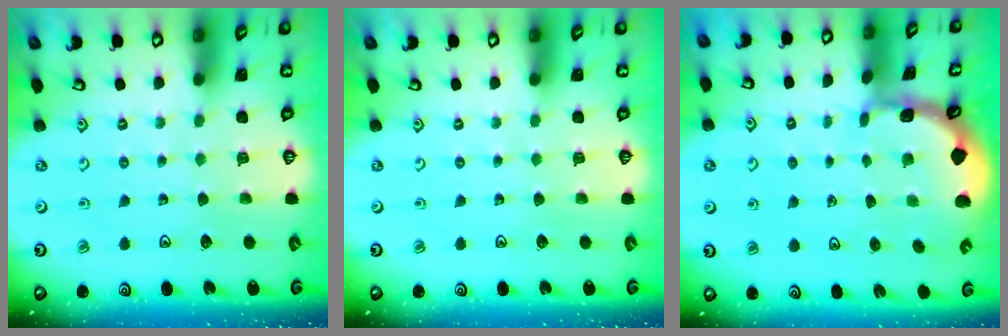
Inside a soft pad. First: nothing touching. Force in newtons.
{"total": 0.0}
{"total": 1.3, "press": 1.3, "slide": 0.1}